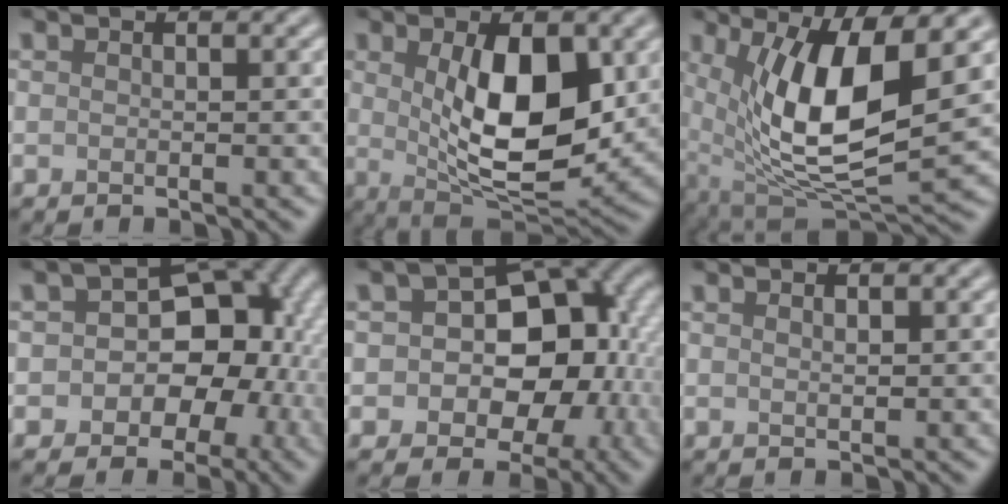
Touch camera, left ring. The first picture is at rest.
{"total": 9.1, "force": [1.2, 4.0, 8.1], "torque": [-0.134, -0.014, 0.028]}
{"total": 10.6, "force": [2.4, 3.5, 9.6], "torque": [-0.175, -0.013, 0.046]}
{"total": 8.4, "force": [-1.4, 6.4, 5.2], "torque": [-0.002, 0.013, -0.043]}
{"total": 9.4, "force": [-1.2, 6.8, 6.4], "torque": [-0.065, 0.005, -0.027]}
{"total": 0.6, "force": [0.3, 0.2, 0.5], "torque": [-0.008, -0.001, 0.007]}